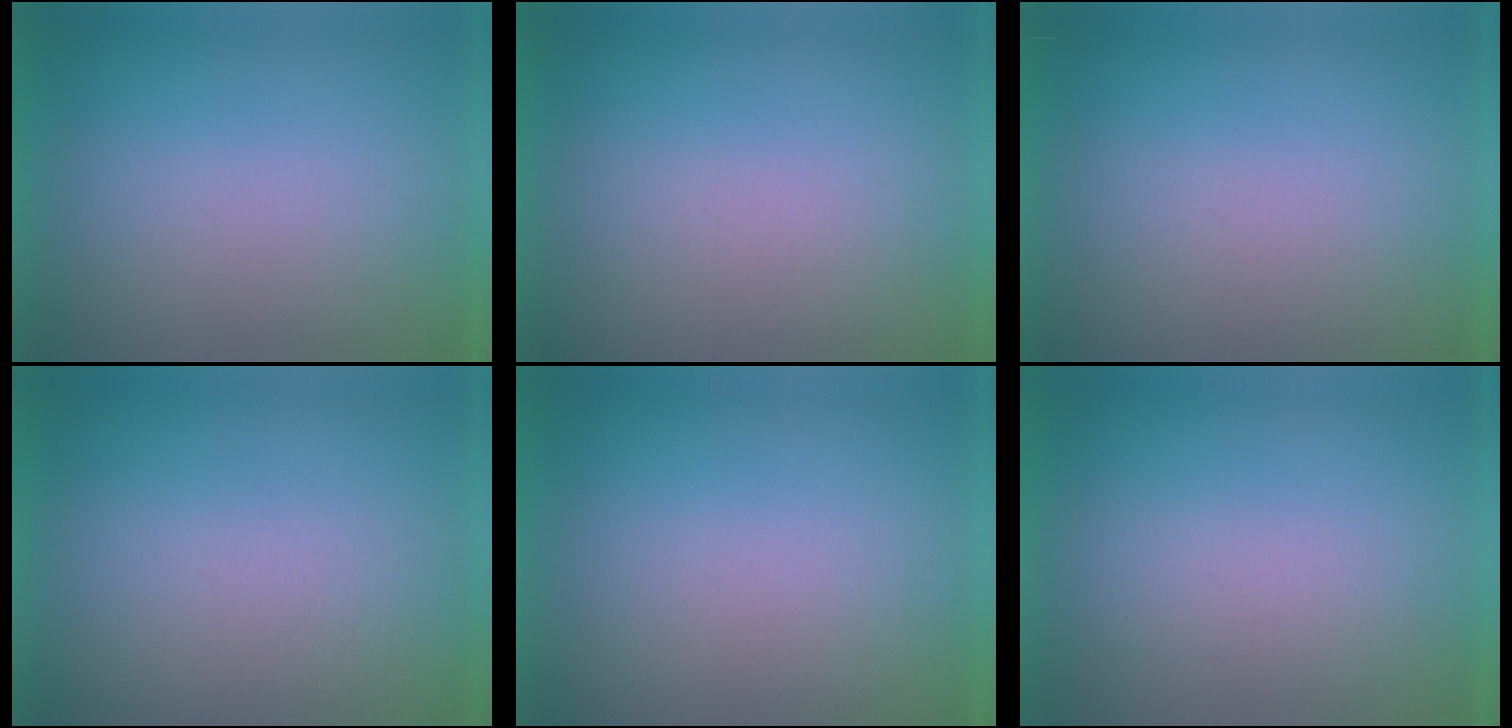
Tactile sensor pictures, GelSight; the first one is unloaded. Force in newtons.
{"total": 2.0}
{"total": 1.5}
{"total": 3.8}
{"total": 1.0}
{"total": 1.4}